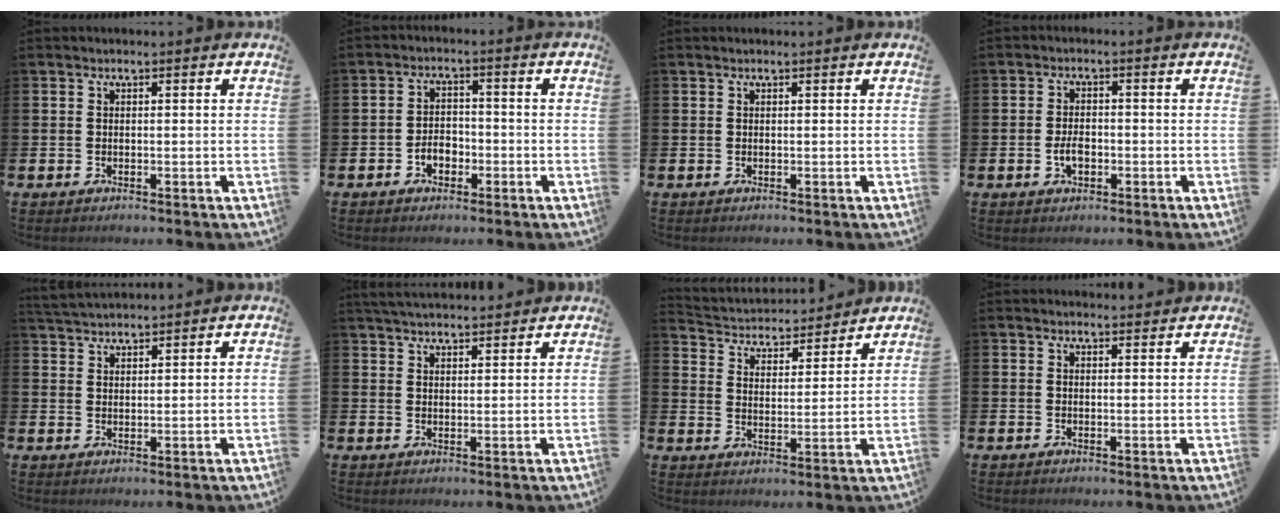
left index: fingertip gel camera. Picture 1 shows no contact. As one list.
[{"total": 3.0, "force": [-1.4, 2.1, 1.7], "torque": [-0.034, 0.005, -0.030]}, {"total": 0.0}, {"total": 2.9, "force": [-0.7, 1.7, 2.3], "torque": [-0.041, 0.003, -0.013]}, {"total": 2.9, "force": [2.9, 0.4, 0.3], "torque": [-0.013, -0.010, 0.054]}, {"total": 3.6, "force": [3.6, 0.4, 0.6], "torque": [-0.017, -0.014, 0.066]}, {"total": 4.0, "force": [3.8, 1.3, -0.1], "torque": [-0.025, -0.033, 0.061]}, {"total": 1.2, "force": [1.2, 0.2, 0.1], "torque": [0.007, -0.004, 0.021]}]